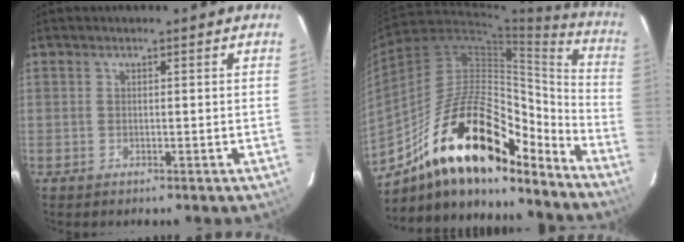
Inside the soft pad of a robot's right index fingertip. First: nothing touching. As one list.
[{"total": 23.7, "force": [-16.3, 8.6, 14.8], "torque": [-0.246, 0.012, -0.270]}]